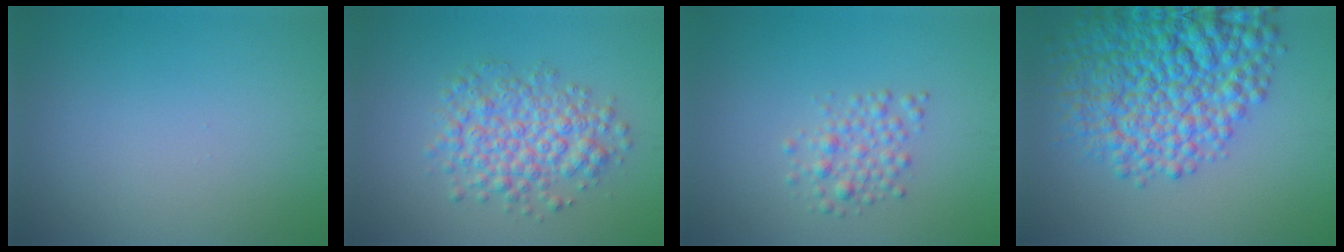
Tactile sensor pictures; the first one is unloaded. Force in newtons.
{"total": 5.0, "press": 5.0, "slide": 0.1}
{"total": 2.2, "press": 2.2, "slide": 0.0}
{"total": 11.3, "press": 11.2, "slide": 0.4}